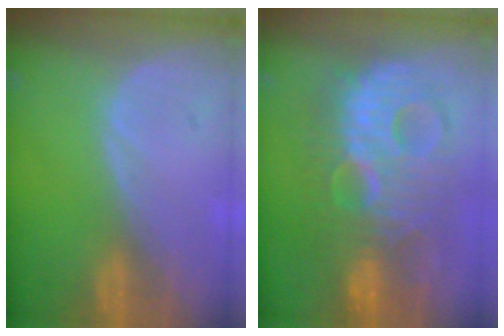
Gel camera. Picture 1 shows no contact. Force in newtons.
{"total": 12.1, "press": 12.1, "slide": 0.8}